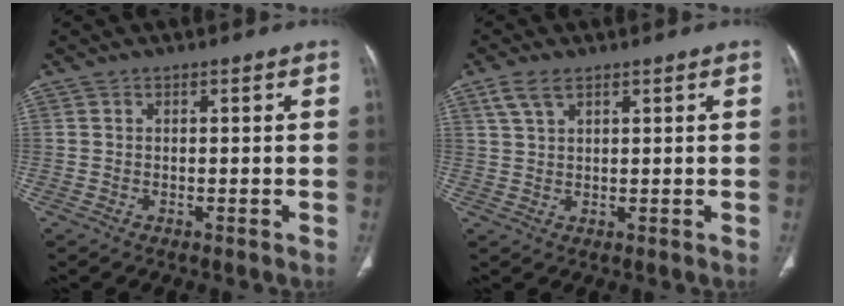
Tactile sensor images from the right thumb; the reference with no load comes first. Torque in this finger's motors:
{"motor_torque": [-0.49, 0.49, 0.12, -0.17, 0.01]}